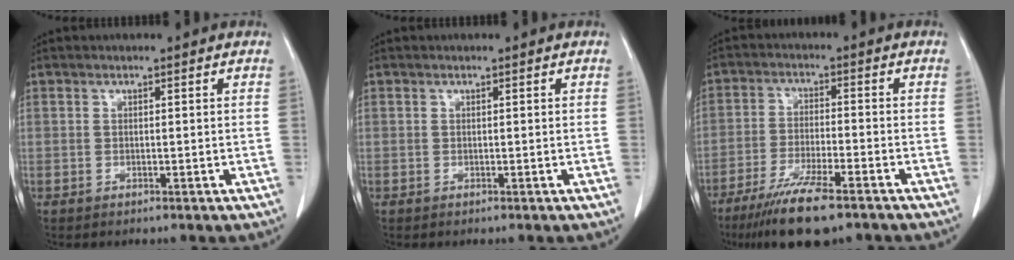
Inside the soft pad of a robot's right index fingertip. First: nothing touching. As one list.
[{"total": 0.0}, {"total": 11.0, "force": [-8.0, 1.5, 7.4], "torque": [-0.128, -0.026, -0.132]}]